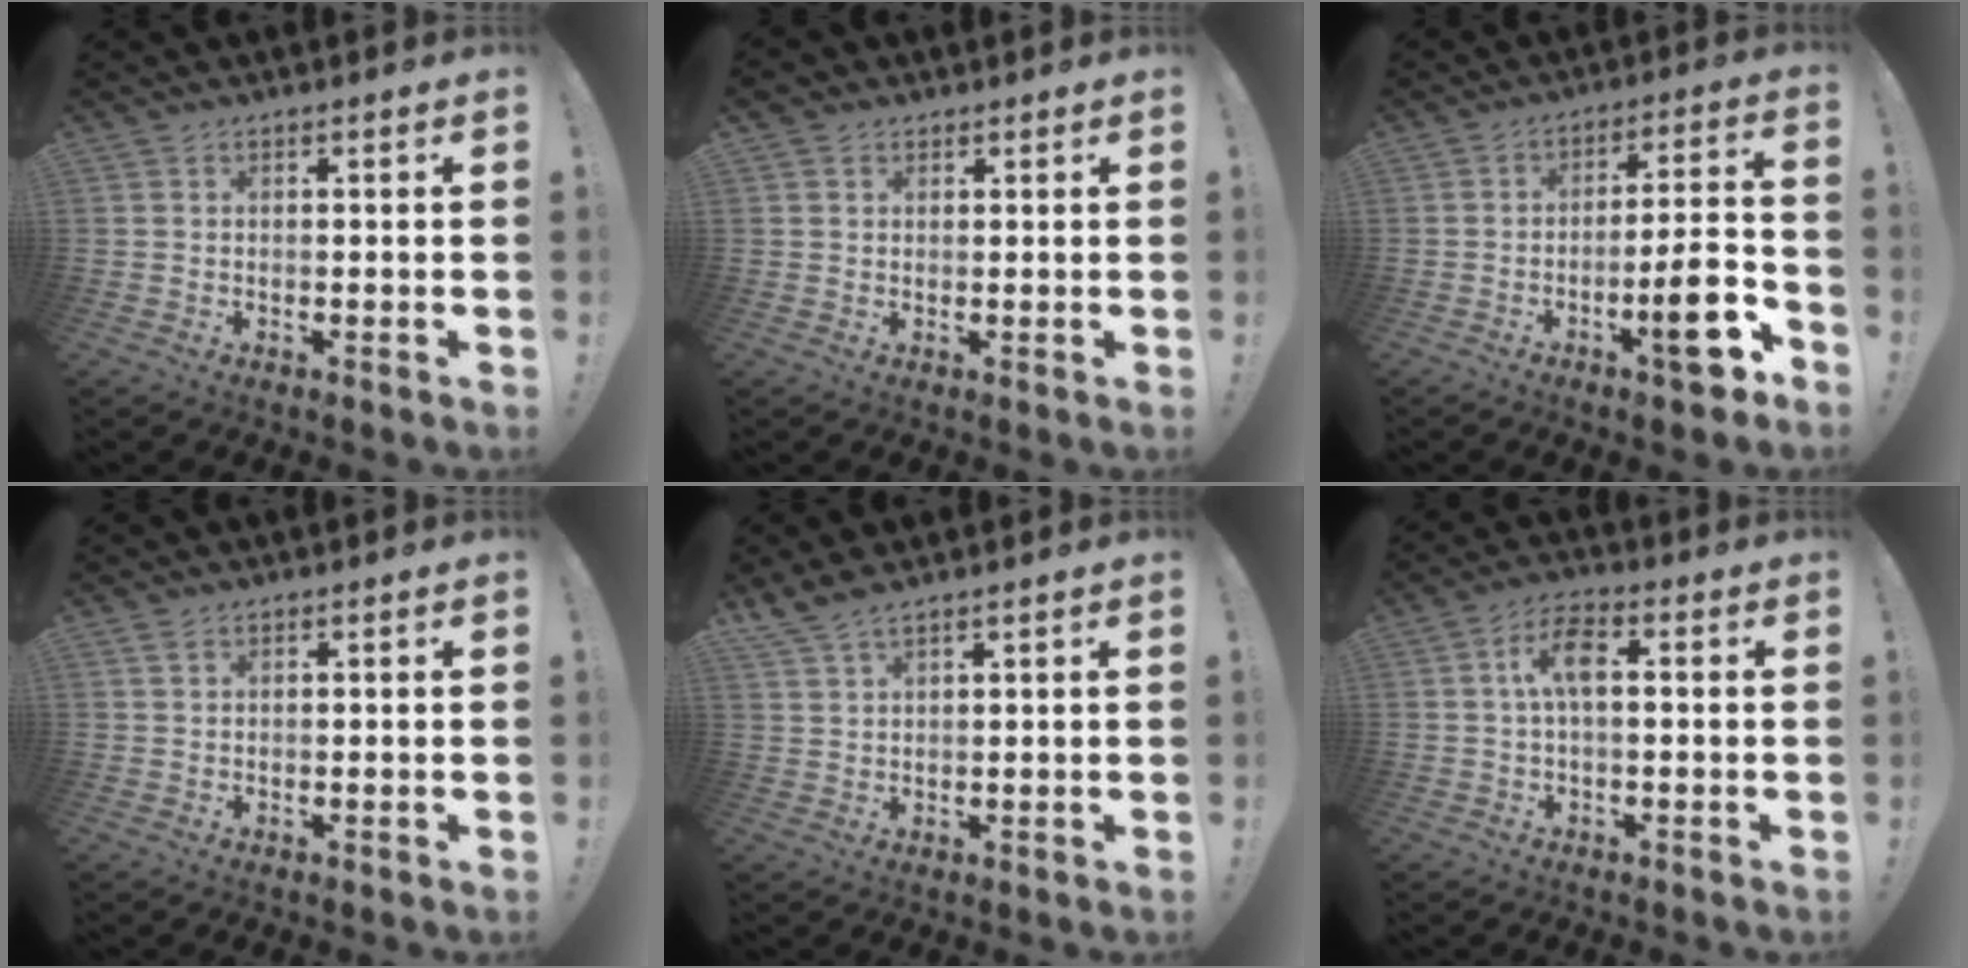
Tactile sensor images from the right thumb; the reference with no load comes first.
{"total": 2.3, "force": [1.4, 1.8, 0.5], "torque": [-0.004, -0.004, 0.027]}
{"total": 14.6, "force": [-6.5, 3.5, 12.6], "torque": [-0.159, 0.028, -0.097]}
{"total": 1.2, "force": [0.8, 0.6, 0.7], "torque": [-0.015, 0.002, 0.015]}
{"total": 3.7, "force": [3.2, 0.2, 1.8], "torque": [-0.046, -0.014, 0.062]}
{"total": 7.9, "force": [1.0, 3.6, 7.0], "torque": [-0.126, 0.012, 0.018]}